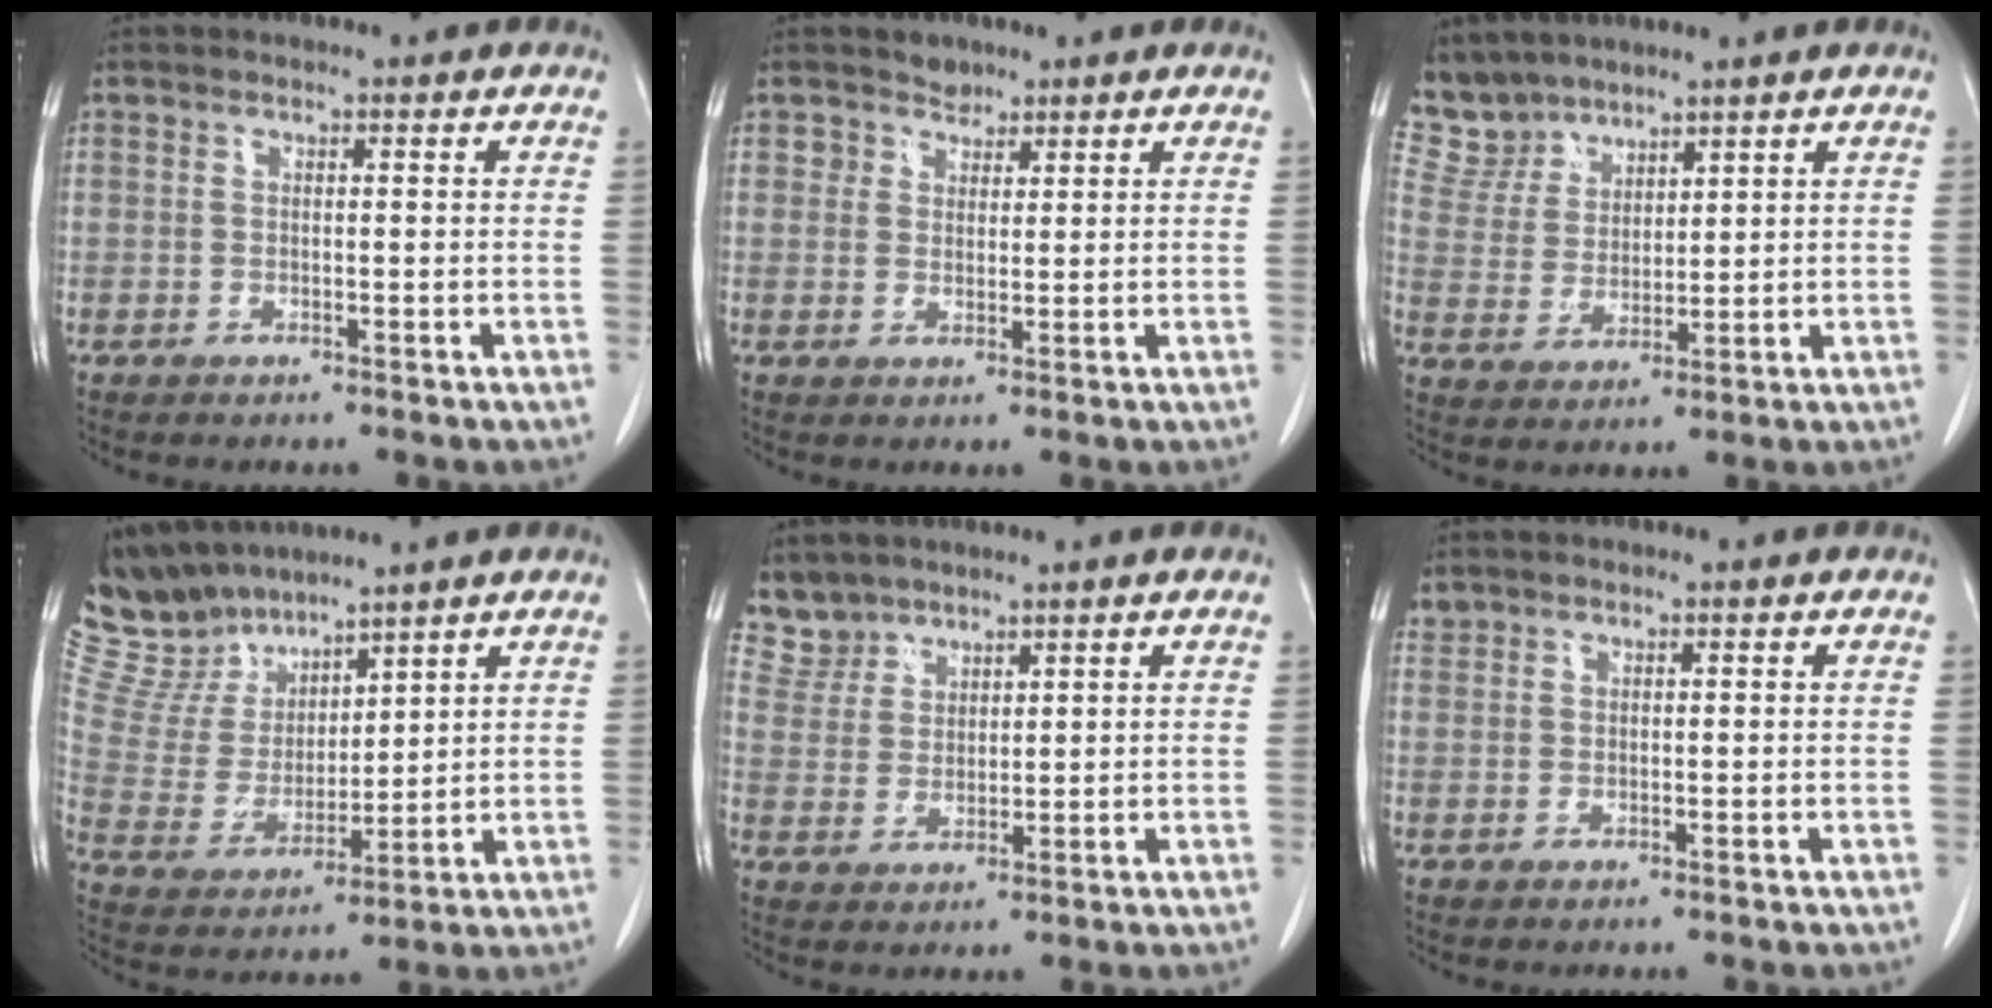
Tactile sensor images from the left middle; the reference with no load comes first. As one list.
[{"total": 2.2, "force": [1.6, 1.4, -0.3], "torque": [0.012, 0.001, 0.022]}, {"total": 6.0, "force": [5.7, 2.1, -0.2], "torque": [-0.006, 0.008, 0.131]}, {"total": 10.4, "force": [9.7, 3.4, 1.8], "torque": [-0.057, 0.015, 0.207]}, {"total": 4.8, "force": [4.4, 1.7, -0.6], "torque": [0.010, 0.006, 0.100]}, {"total": 0.9, "force": [0.7, 0.4, -0.1], "torque": [0.003, 0.008, 0.015]}]